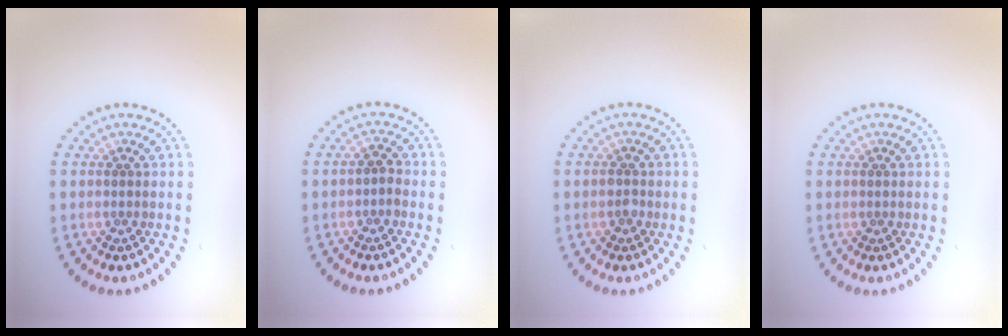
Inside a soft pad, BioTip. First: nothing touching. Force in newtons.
{"total": 1.2, "press": 1.0, "slide": 0.6}
{"total": 1.0, "press": 1.0, "slide": 0.0}
{"total": 0.0}